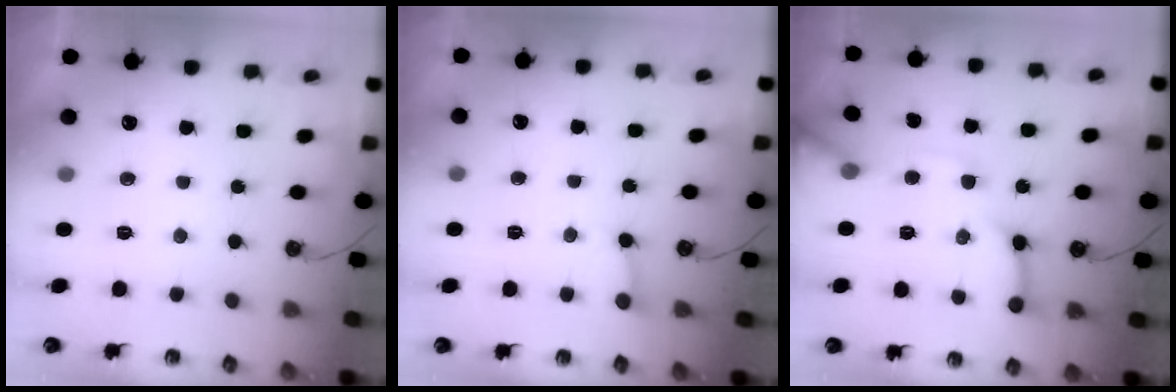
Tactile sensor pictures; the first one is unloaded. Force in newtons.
{"total": 4.9, "press": 4.8, "slide": 0.6}
{"total": 13.4, "press": 13.3, "slide": 1.5}